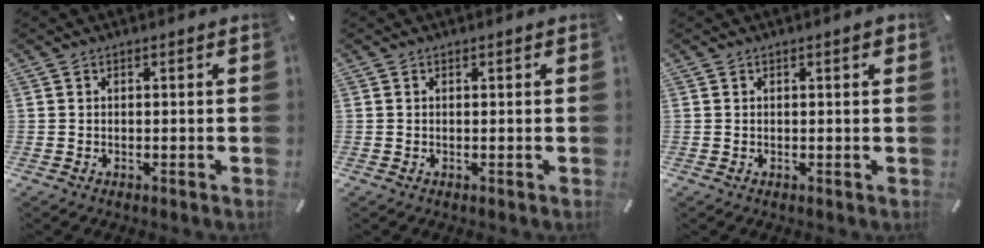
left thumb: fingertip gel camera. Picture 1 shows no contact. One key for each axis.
{"total": 0.0}
{"total": 0.9, "fx": 0.3, "fy": 0.2, "fz": 0.8, "tx": -0.017, "ty": 0.004, "tz": 0.004}